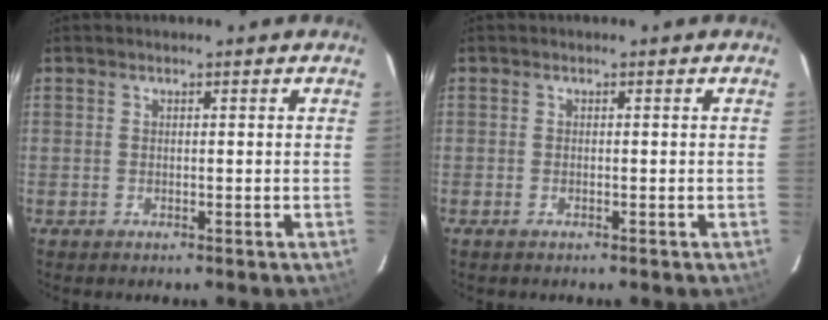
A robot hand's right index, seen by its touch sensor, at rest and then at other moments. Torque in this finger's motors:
{"motor_torque": [0.07, 0.10, 0.10, 0.00]}